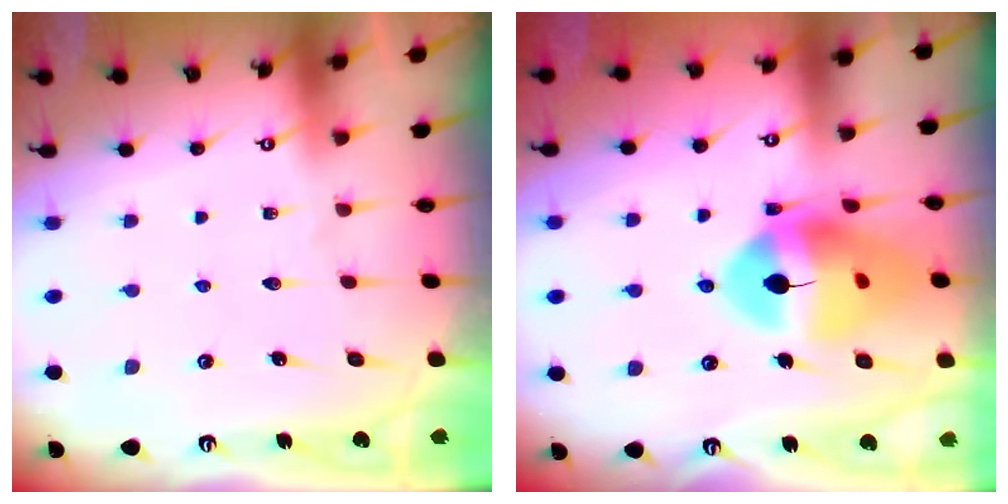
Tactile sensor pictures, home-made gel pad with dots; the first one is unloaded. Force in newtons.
{"total": 17.7, "press": 17.6, "slide": 2.2}